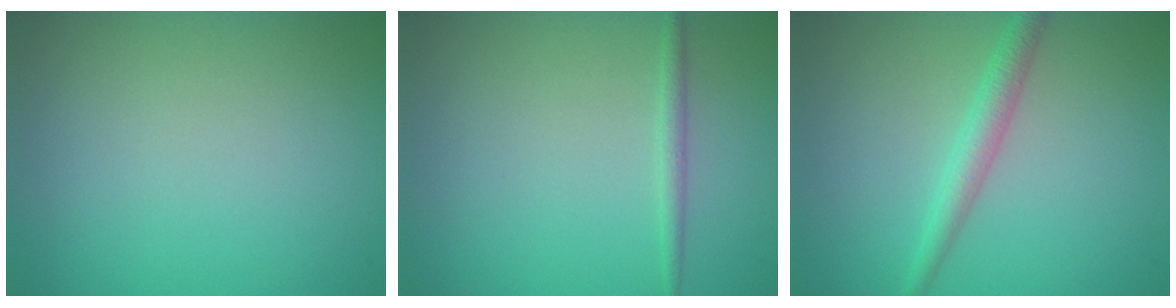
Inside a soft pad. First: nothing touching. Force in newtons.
{"total": 1.1, "press": 1.1, "slide": 0.1}
{"total": 2.3, "press": 2.3, "slide": 0.0}